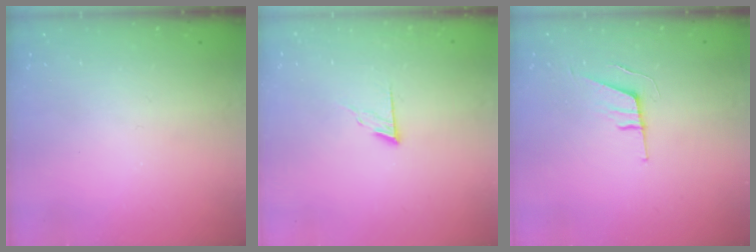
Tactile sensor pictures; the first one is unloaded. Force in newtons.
{"total": 5.7, "press": 5.7, "slide": 0.6}
{"total": 6.4, "press": 5.9, "slide": 2.5}